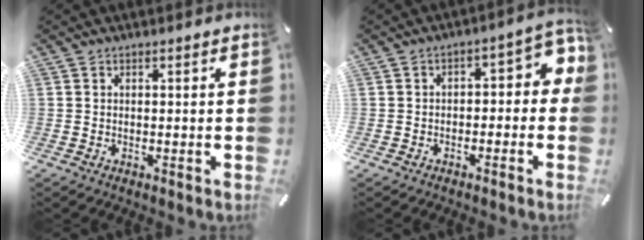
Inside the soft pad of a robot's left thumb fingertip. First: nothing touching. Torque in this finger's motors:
{"motor_torque": [-0.08, -0.02, 0.31, 0.33, 0.09]}